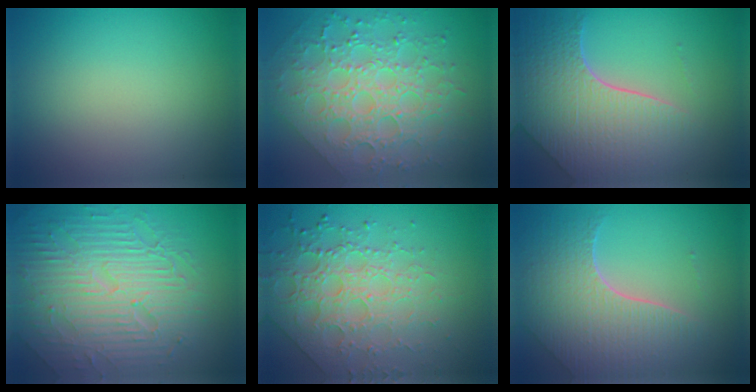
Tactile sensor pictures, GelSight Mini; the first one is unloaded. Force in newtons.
{"total": 8.4, "press": 6.1, "slide": 5.8}
{"total": 7.8, "press": 5.7, "slide": 5.4}
{"total": 9.6, "press": 6.3, "slide": 7.3}
{"total": 5.7, "press": 5.0, "slide": 2.8}
{"total": 7.2, "press": 5.2, "slide": 5.0}